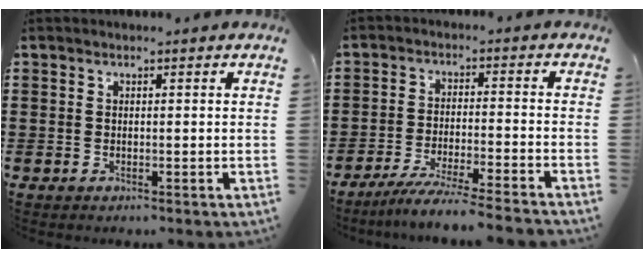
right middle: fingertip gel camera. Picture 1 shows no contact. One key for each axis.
{"total": 5.6, "fx": -5.1, "fy": -0.6, "fz": 2.2, "tx": -0.046, "ty": -0.020, "tz": -0.099}